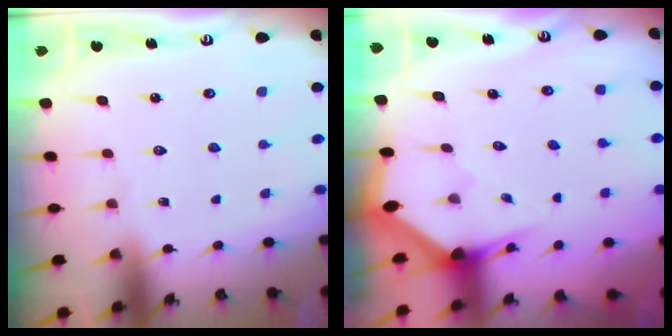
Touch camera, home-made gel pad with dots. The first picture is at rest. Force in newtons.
{"total": 2.9, "press": 2.9, "slide": 0.1}